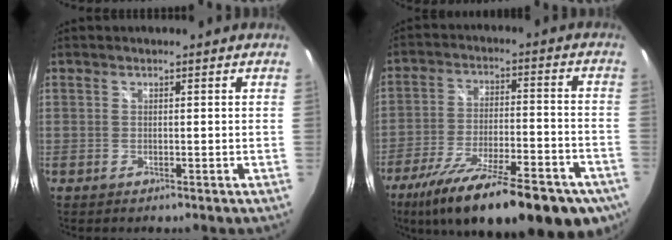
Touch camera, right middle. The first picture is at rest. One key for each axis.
{"total": 27.1, "fx": -18.9, "fy": 8.1, "fz": 17.6, "tx": -0.302, "ty": -0.057, "tz": -0.271}